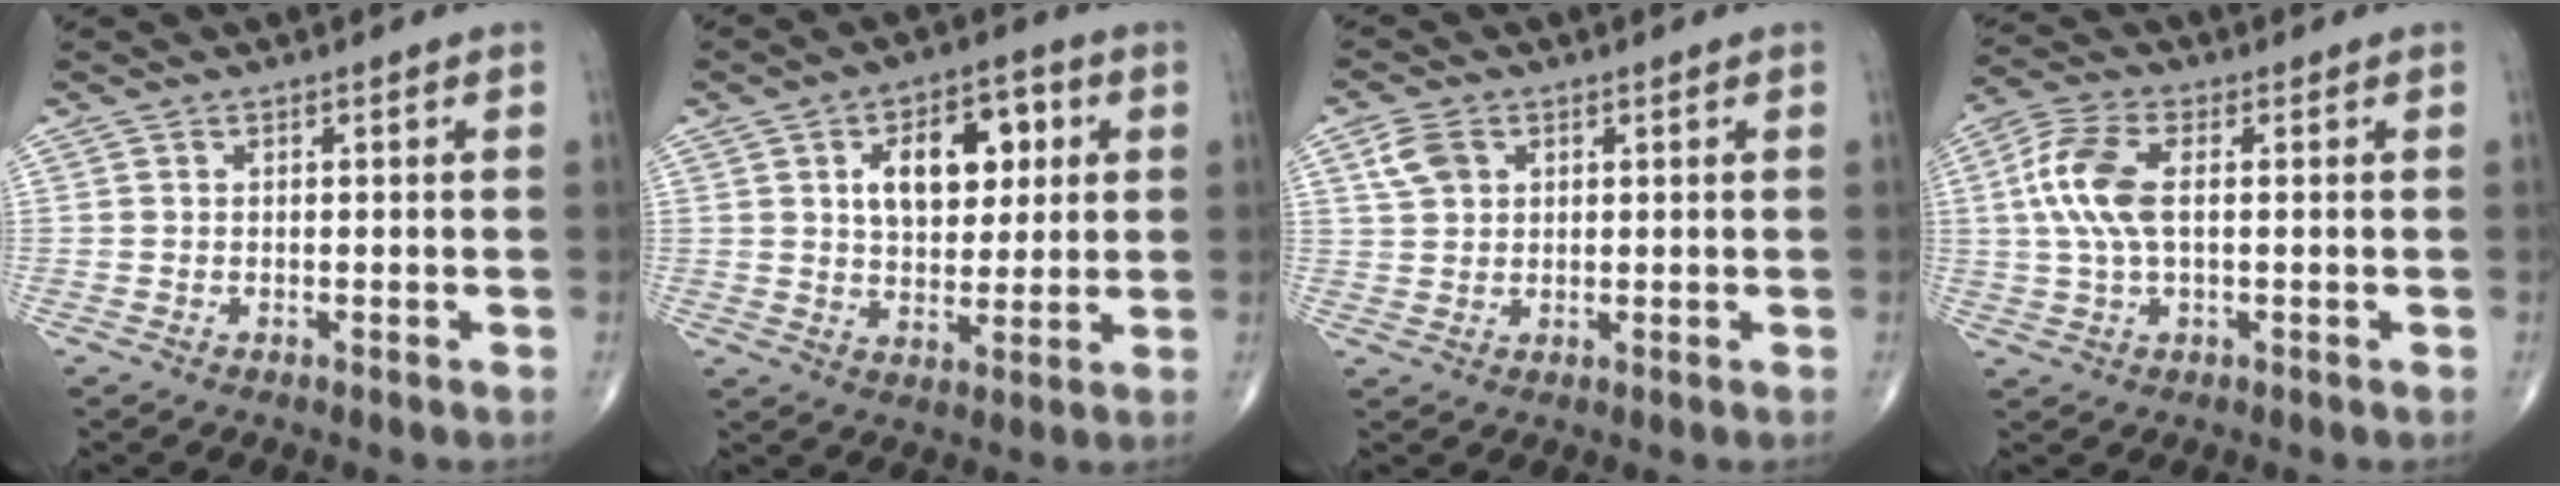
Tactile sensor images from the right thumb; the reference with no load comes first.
{"total": 13.1, "force": [3.6, 7.7, 9.9], "torque": [-0.110, 0.001, 0.056]}
{"total": 4.7, "force": [1.9, 3.4, 2.6], "torque": [-0.045, 0.002, 0.038]}
{"total": 9.6, "force": [1.1, 4.7, 8.2], "torque": [-0.192, 0.016, 0.019]}